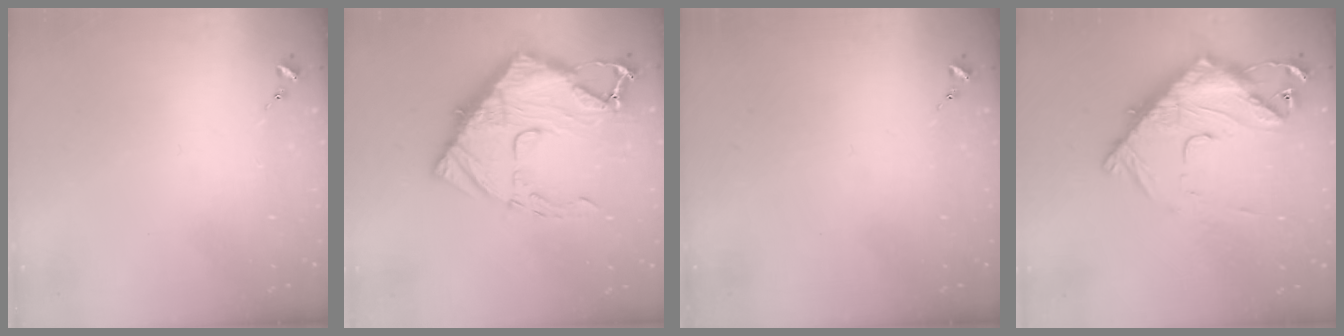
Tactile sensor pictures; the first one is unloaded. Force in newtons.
{"total": 18.3, "press": 18.2, "slide": 2.1}
{"total": 0.0}
{"total": 16.1, "press": 16.0, "slide": 1.6}